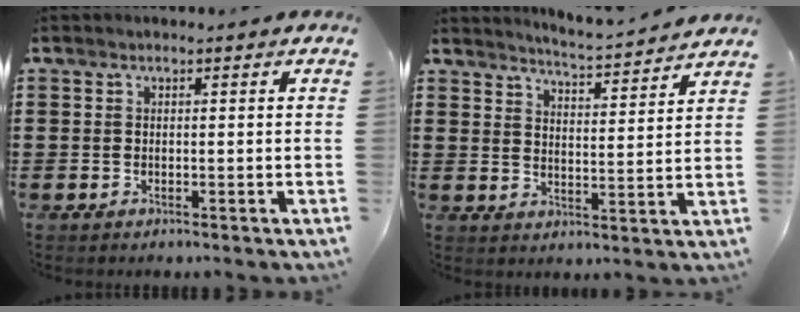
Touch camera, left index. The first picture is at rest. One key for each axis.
{"total": 3.9, "fx": 3.8, "fy": -0.8, "fz": 0.4, "tx": -0.027, "ty": -0.035, "tz": 0.062}